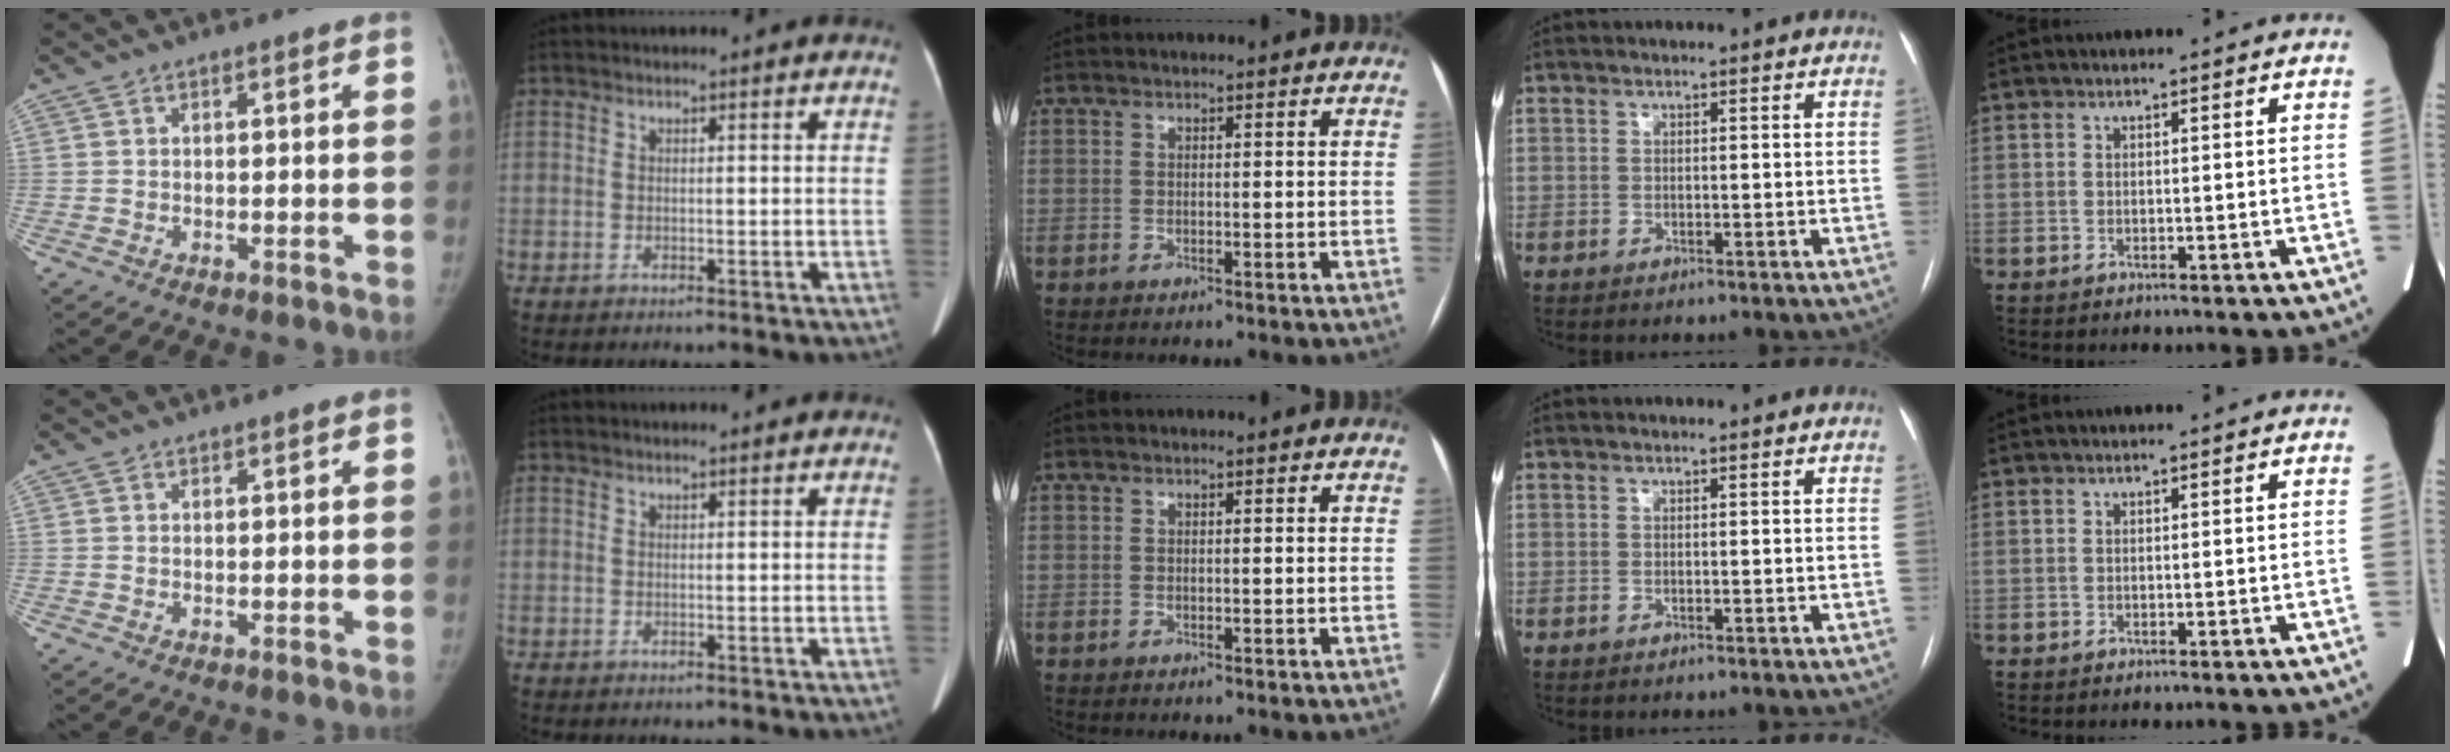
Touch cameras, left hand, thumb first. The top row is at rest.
{}